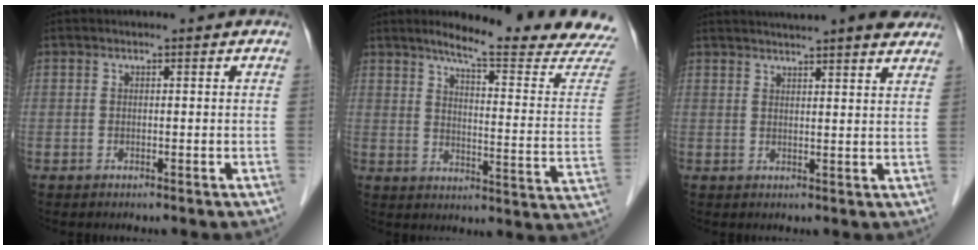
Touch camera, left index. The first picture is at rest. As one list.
[{"total": 18.4, "force": [16.8, -0.7, 7.5], "torque": [-0.105, -0.088, 0.202]}, {"total": 12.5, "force": [11.0, 0.8, 5.9], "torque": [-0.092, 0.030, 0.135]}]